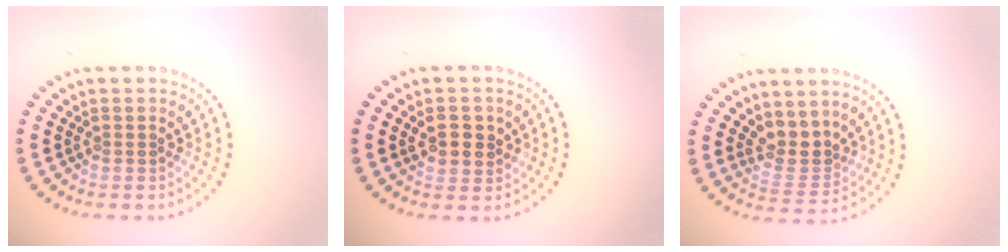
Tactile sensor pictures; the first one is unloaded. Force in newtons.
{"total": 2.8, "press": 2.8, "slide": 0.6}
{"total": 2.9, "press": 2.5, "slide": 1.6}